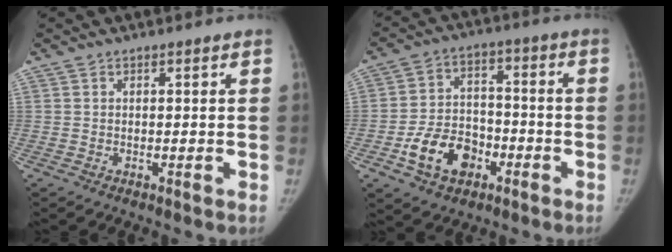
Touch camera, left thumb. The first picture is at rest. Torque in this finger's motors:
{"motor_torque": [-0.33, 0.44, 0.22, 0.16, 0.04]}